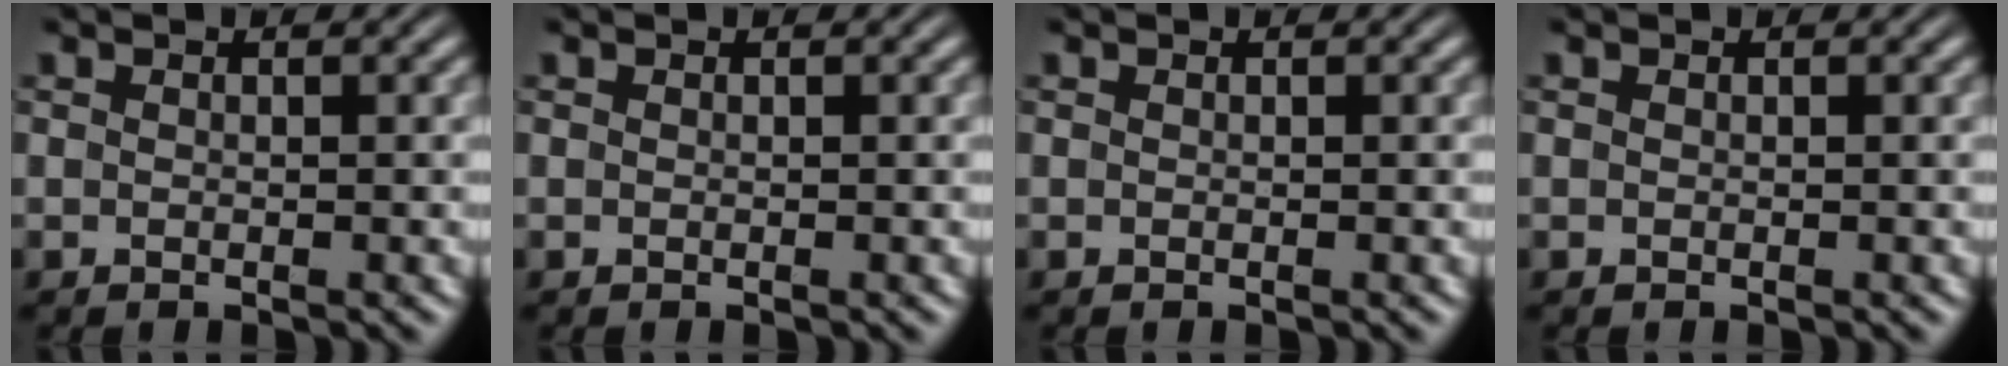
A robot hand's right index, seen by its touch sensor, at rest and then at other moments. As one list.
[{"total": 0.0}, {"total": 0.0}, {"total": 0.0}]